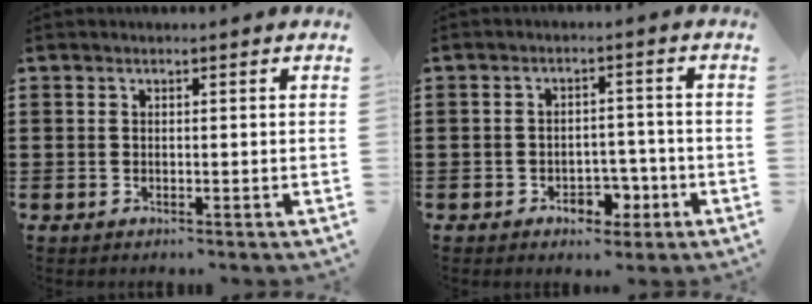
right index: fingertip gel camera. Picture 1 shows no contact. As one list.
[{"total": 4.6, "force": [-2.5, 3.0, 2.5], "torque": [-0.032, 0.006, -0.047]}]